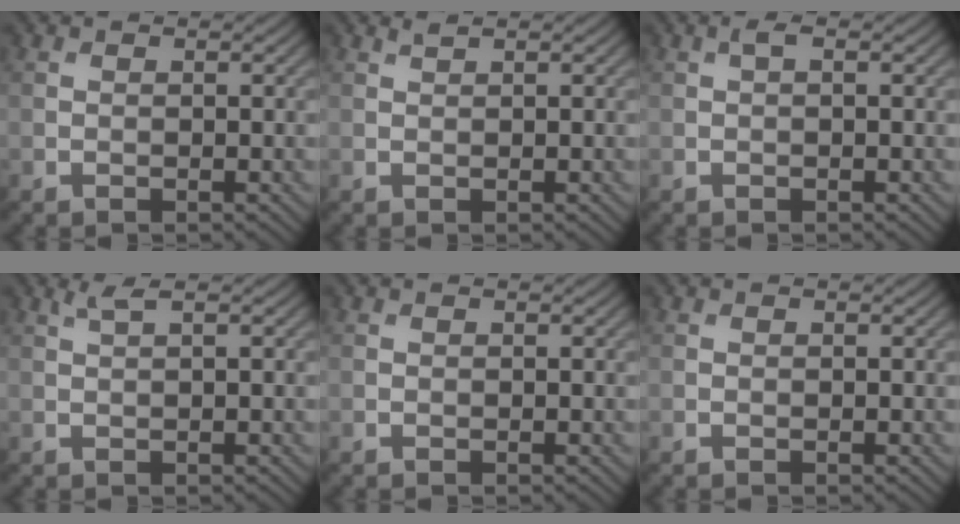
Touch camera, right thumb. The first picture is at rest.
{"total": 0.5, "force": [0.5, 0.0, 0.3], "torque": [-0.006, 0.002, 0.012]}
{"total": 0.8, "force": [0.2, 0.2, 0.8], "torque": [-0.019, 0.005, 0.004]}
{"total": 1.3, "force": [0.7, 0.1, 1.2], "torque": [-0.029, 0.008, 0.013]}
{"total": 0.0}
{"total": 0.0}